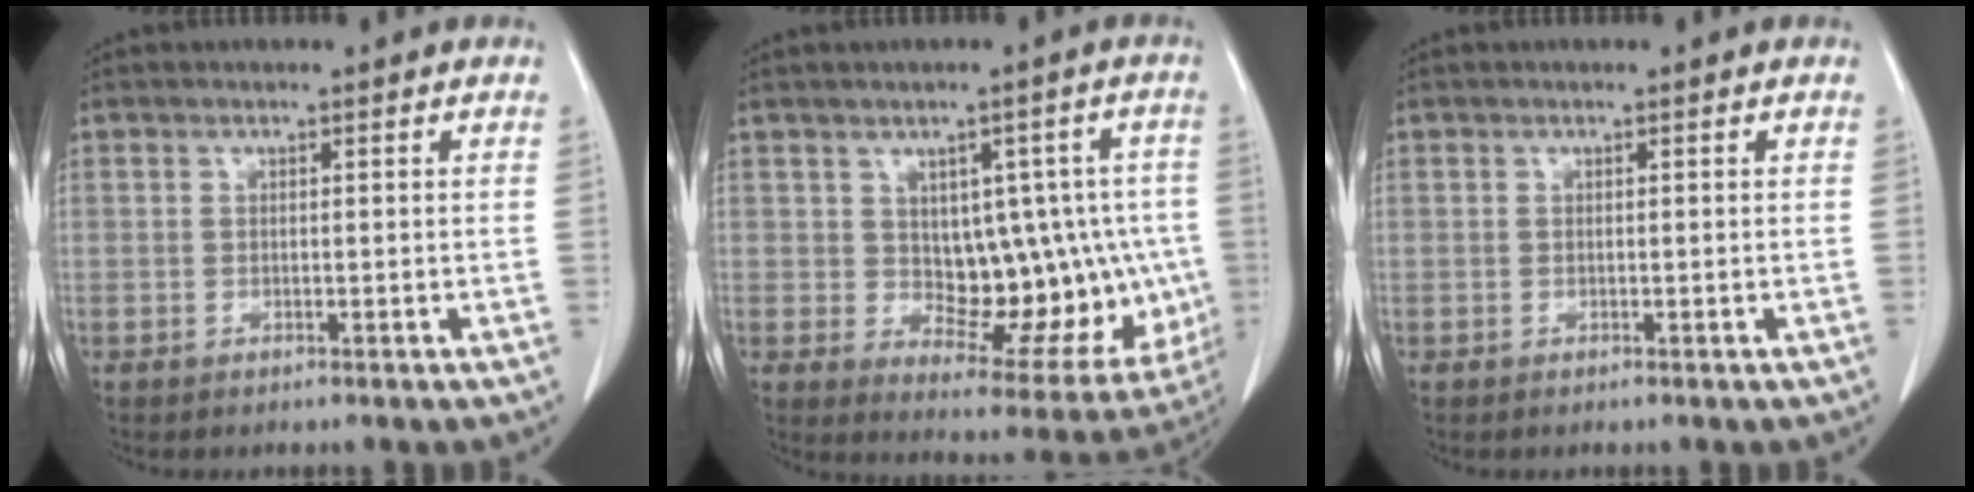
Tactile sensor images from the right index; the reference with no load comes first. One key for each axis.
{"total": 14.4, "fx": 0.1, "fy": 7.7, "fz": 12.2, "tx": -0.133, "ty": 0.016, "tz": 0.026}
{"total": 0.0}